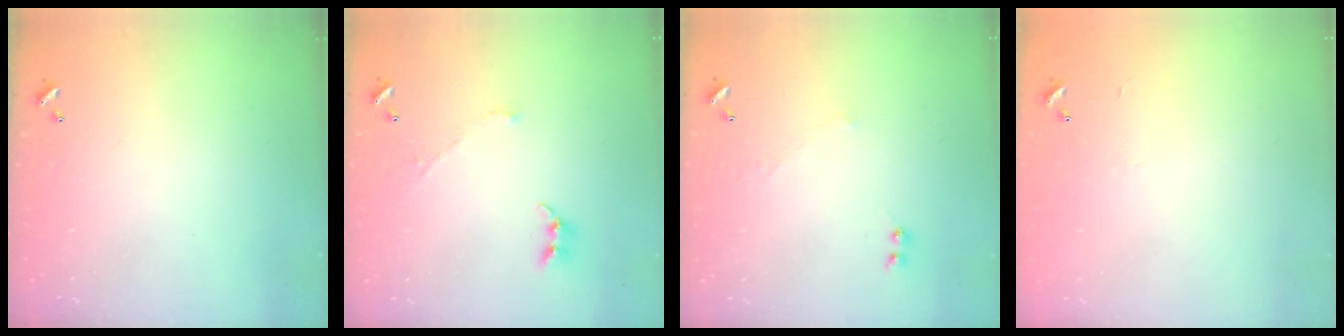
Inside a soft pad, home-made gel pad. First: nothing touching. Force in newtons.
{"total": 2.9, "press": 2.9, "slide": 0.4}
{"total": 0.9, "press": 0.3, "slide": 0.8}
{"total": 6.9, "press": 6.9, "slide": 0.9}